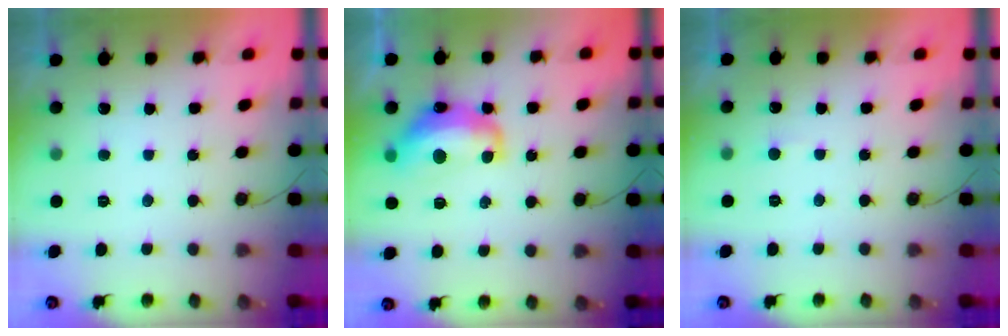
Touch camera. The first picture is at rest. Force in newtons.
{"total": 13.4, "press": 13.4, "slide": 1.0}
{"total": 2.9, "press": 2.9, "slide": 0.3}